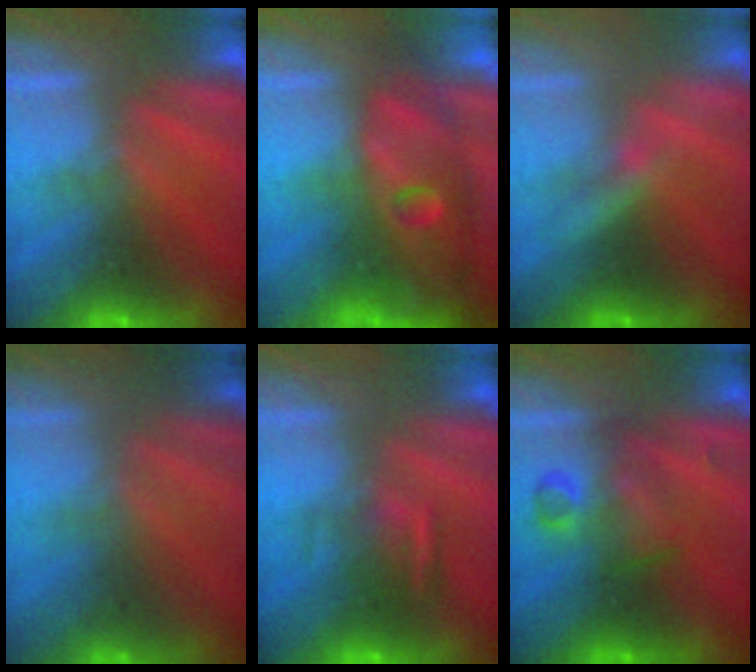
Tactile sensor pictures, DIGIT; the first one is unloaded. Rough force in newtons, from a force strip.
{"total": 9.8}
{"total": 2.2}
{"total": 1.6}
{"total": 7.8}
{"total": 3.0}